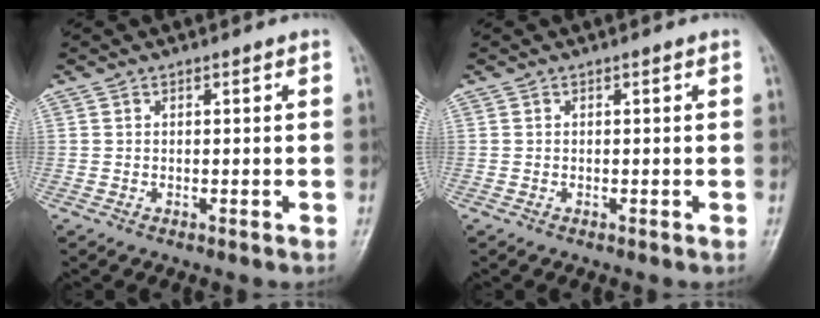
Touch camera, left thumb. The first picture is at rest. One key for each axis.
{"total": 0.0}